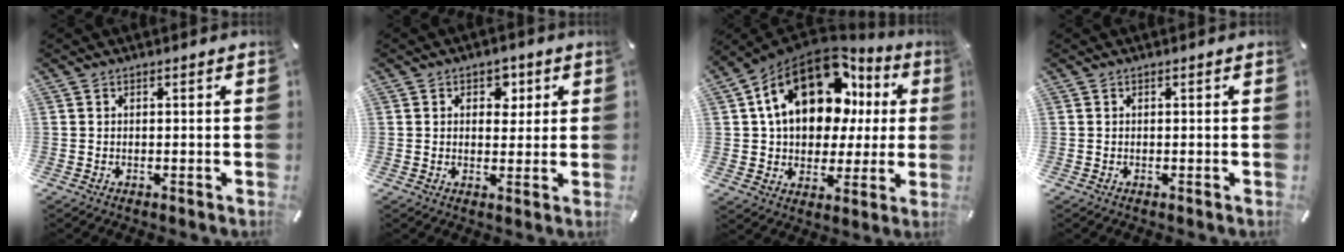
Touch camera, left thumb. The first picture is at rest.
{"total": 5.0, "force": [1.8, 3.7, 2.8], "torque": [-0.015, -0.008, 0.019]}
{"total": 20.0, "force": [7.4, 13.5, 12.8], "torque": [-0.221, -0.034, 0.130]}
{"total": 0.0}